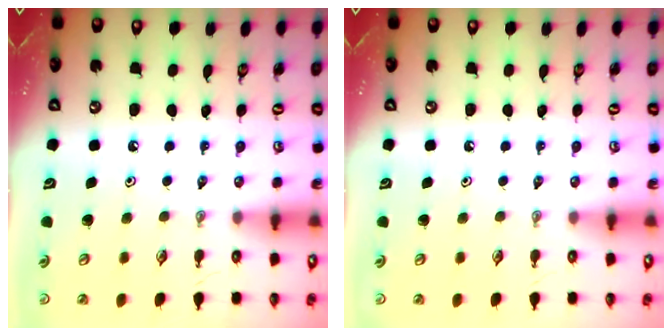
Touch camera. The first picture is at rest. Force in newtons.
{"total": 0.0}